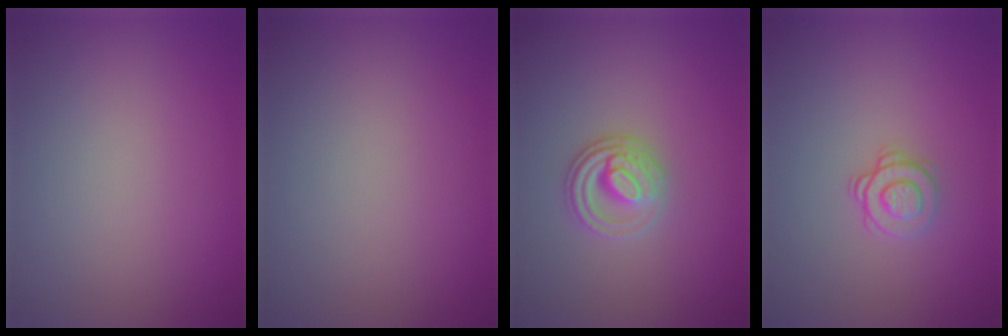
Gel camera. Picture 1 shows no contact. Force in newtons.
{"total": 0.0}
{"total": 2.7, "press": 2.5, "slide": 0.9}
{"total": 1.7, "press": 1.3, "slide": 1.1}